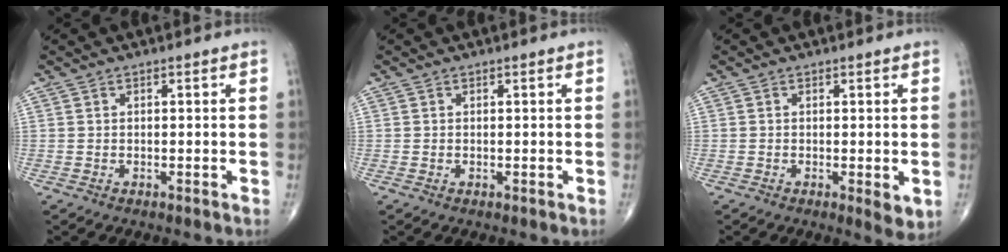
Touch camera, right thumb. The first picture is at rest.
{"total": 0.0}
{"total": 3.3, "force": [-0.6, 1.1, 3.1], "torque": [-0.043, -0.010, -0.010]}